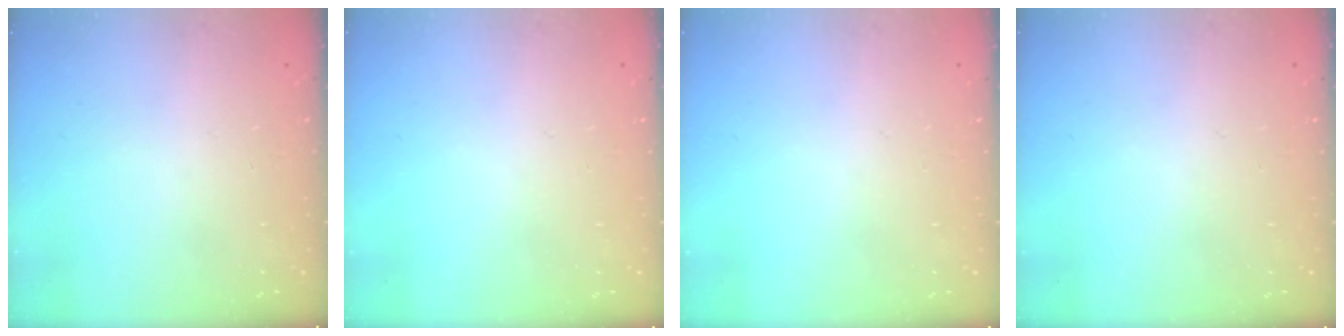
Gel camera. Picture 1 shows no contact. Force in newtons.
{"total": 0.0}
{"total": 0.0}
{"total": 0.0}